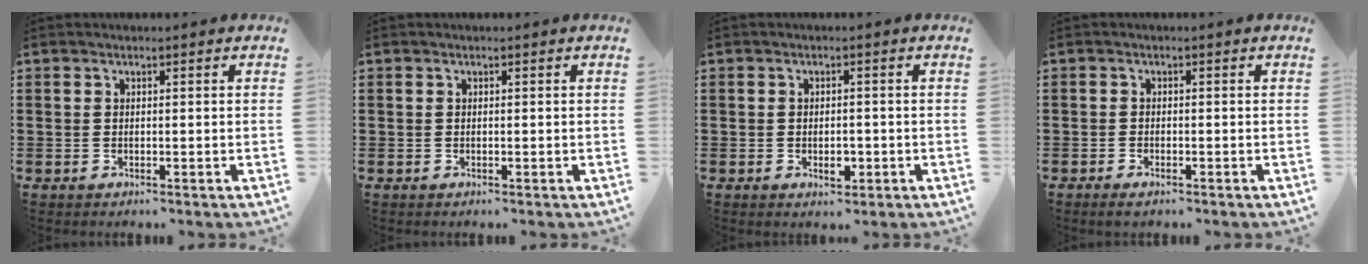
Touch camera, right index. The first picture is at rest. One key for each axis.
{"total": 0.0}
{"total": 2.7, "fx": -0.8, "fy": 1.5, "fz": 2.1, "tx": -0.040, "ty": 0.002, "tz": -0.015}
{"total": 1.2, "fx": -1.1, "fy": 0.3, "fz": 0.4, "tx": -0.010, "ty": -0.003, "tz": -0.020}